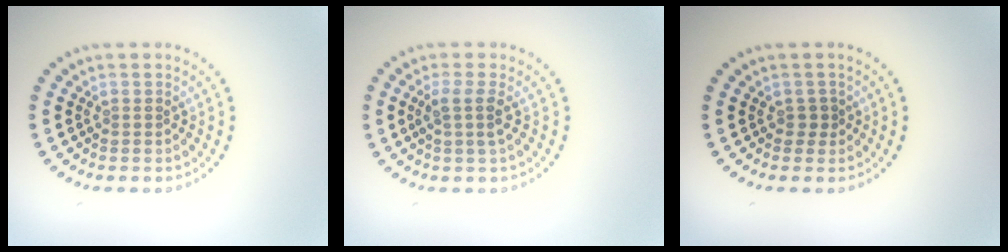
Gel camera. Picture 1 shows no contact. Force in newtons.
{"total": 1.9, "press": 1.5, "slide": 1.1}
{"total": 0.9, "press": 0.8, "slide": 0.4}